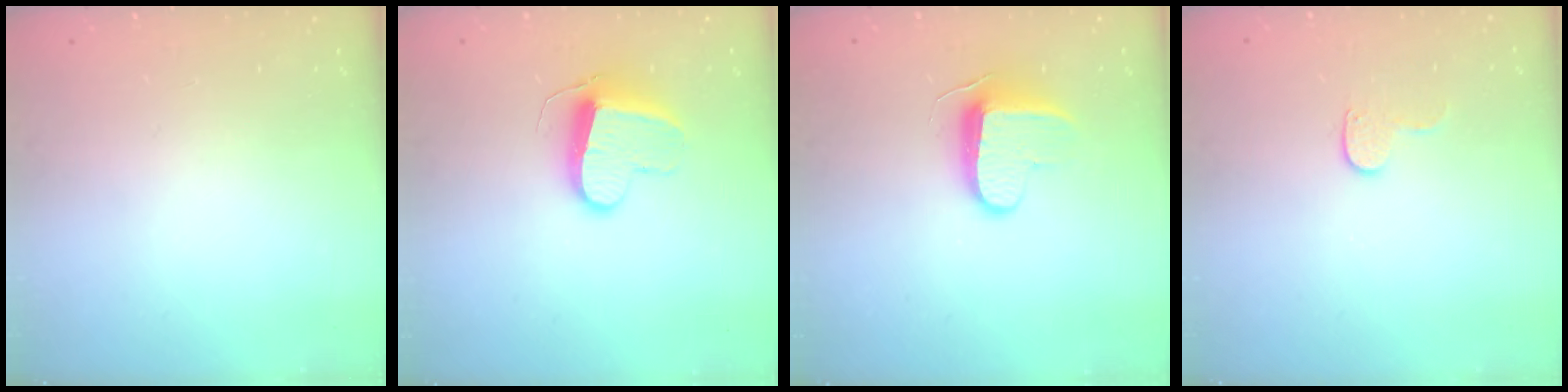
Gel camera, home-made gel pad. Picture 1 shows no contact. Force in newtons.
{"total": 10.6, "press": 10.6, "slide": 0.9}
{"total": 9.1, "press": 9.1, "slide": 1.0}
{"total": 5.5, "press": 5.5, "slide": 0.5}